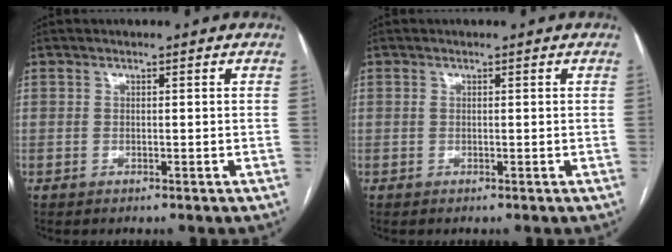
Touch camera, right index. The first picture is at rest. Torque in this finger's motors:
{"motor_torque": [0.09, 0.13, 0.06, 0.01]}